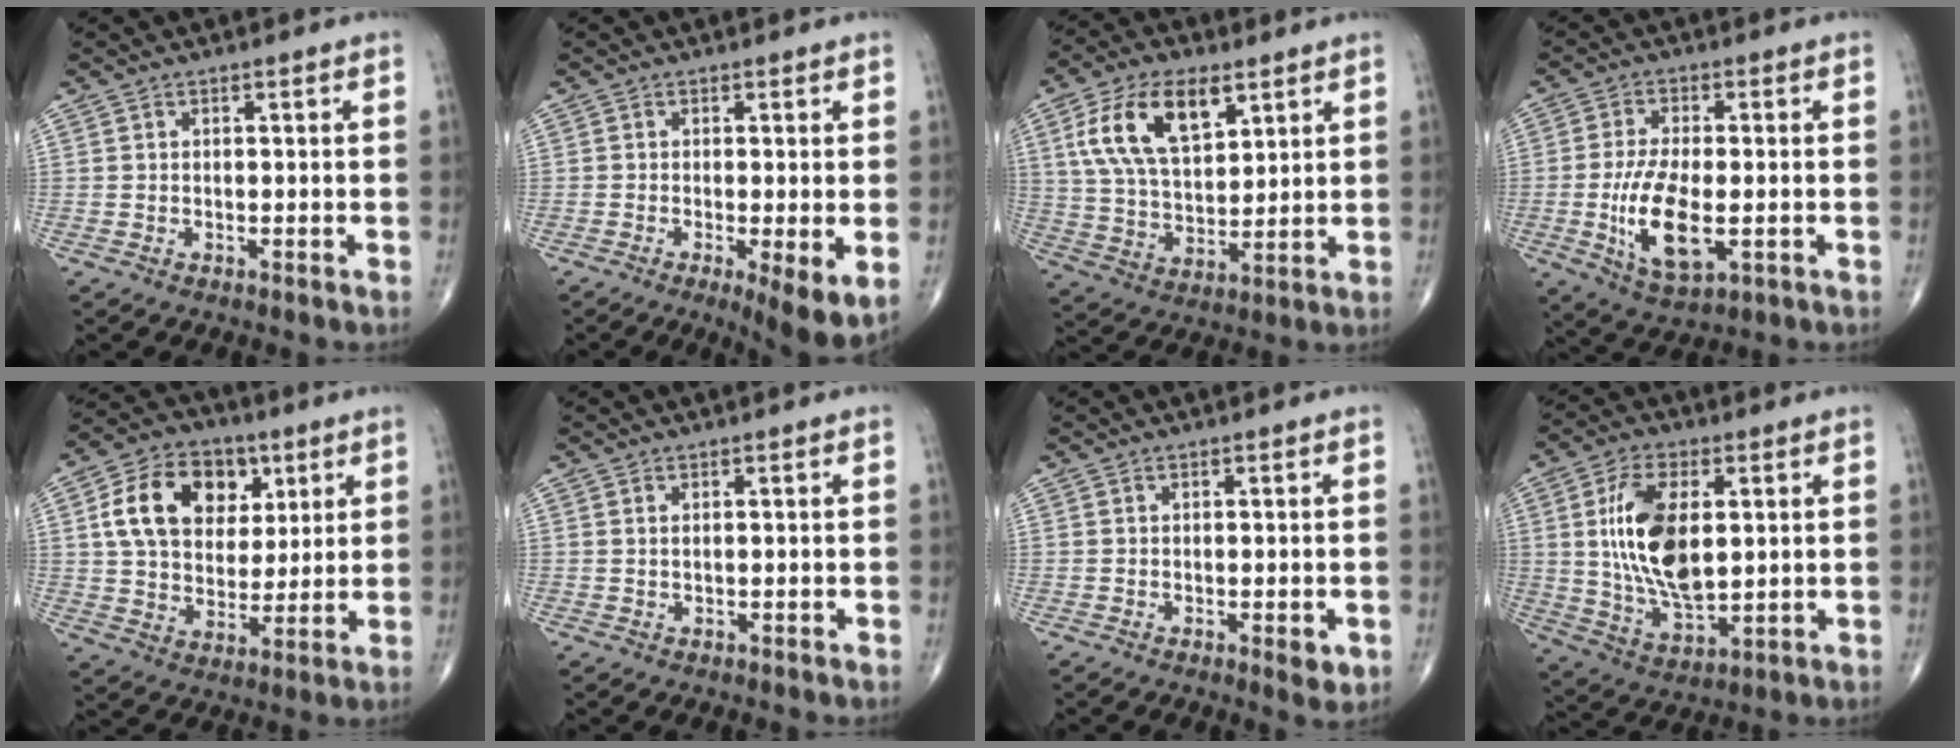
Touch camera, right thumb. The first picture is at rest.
{"total": 6.7, "force": [-1.5, 1.5, 6.4], "torque": [-0.103, -0.023, -0.026]}
{"total": 15.5, "force": [6.6, 8.0, 11.5], "torque": [-0.199, -0.015, 0.126]}
{"total": 11.7, "force": [-2.2, 5.0, 10.4], "torque": [-0.198, -0.011, -0.034]}
{"total": 16.7, "force": [5.4, 12.1, 10.2], "torque": [-0.146, -0.004, 0.092]}
{"total": 0.6, "force": [0.3, 0.2, 0.4], "torque": [-0.013, 0.003, 0.007]}
{"total": 2.7, "force": [-0.7, 0.9, 2.4], "torque": [-0.023, -0.007, -0.008]}
{"total": 16.0, "force": [2.7, 8.1, 13.5], "torque": [-0.249, -0.017, 0.057]}